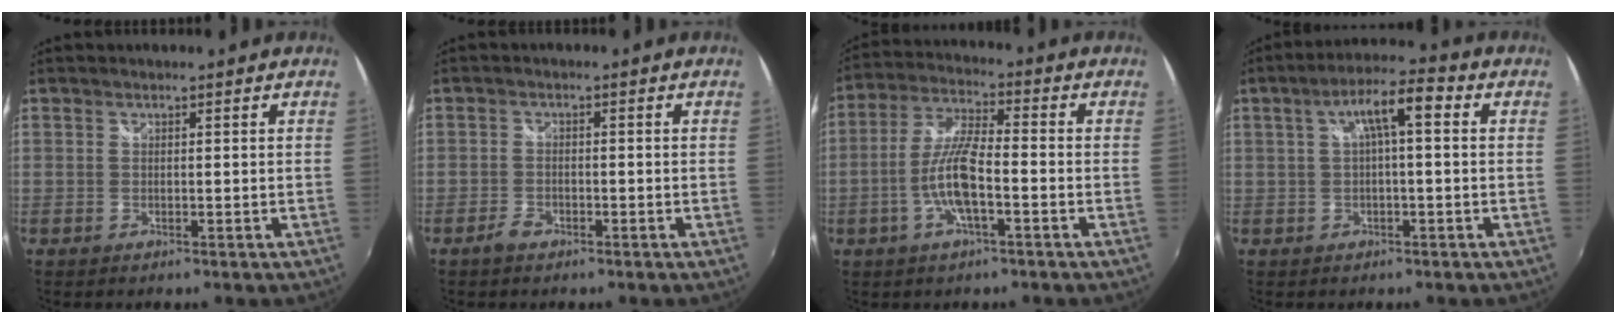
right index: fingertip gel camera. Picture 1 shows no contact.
{"total": 2.5, "force": [-1.9, 1.2, 1.2], "torque": [-0.031, -0.001, -0.037]}
{"total": 9.3, "force": [-3.2, 1.8, 8.5], "torque": [-0.178, 0.002, -0.061]}
{"total": 7.2, "force": [1.3, 1.6, 6.9], "torque": [-0.123, 0.023, 0.024]}